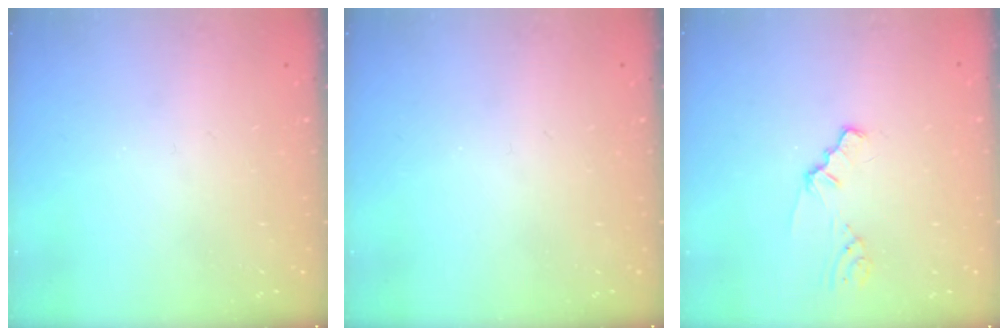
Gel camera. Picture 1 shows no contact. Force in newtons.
{"total": 0.0}
{"total": 0.9, "press": 0.8, "slide": 0.3}